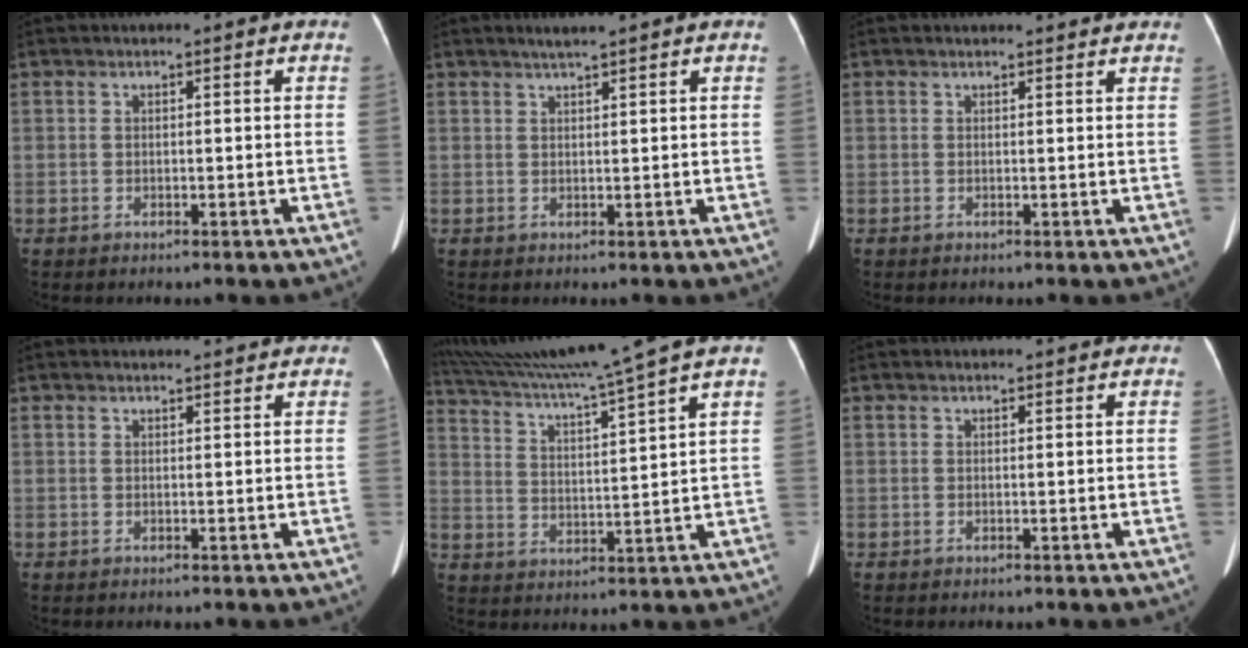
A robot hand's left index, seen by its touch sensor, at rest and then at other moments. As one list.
[{"total": 2.0, "force": [1.6, -0.4, 1.2], "torque": [-0.023, 0.005, 0.030]}, {"total": 3.2, "force": [3.1, 0.6, 0.5], "torque": [-0.010, 0.011, 0.027]}, {"total": 6.0, "force": [5.8, 0.8, 1.3], "torque": [-0.013, 0.020, 0.060]}, {"total": 16.5, "force": [14.2, -3.2, 7.7], "torque": [-0.139, -0.021, 0.219]}, {"total": 3.8, "force": [3.7, 0.5, 0.8], "torque": [-0.011, 0.019, 0.042]}]